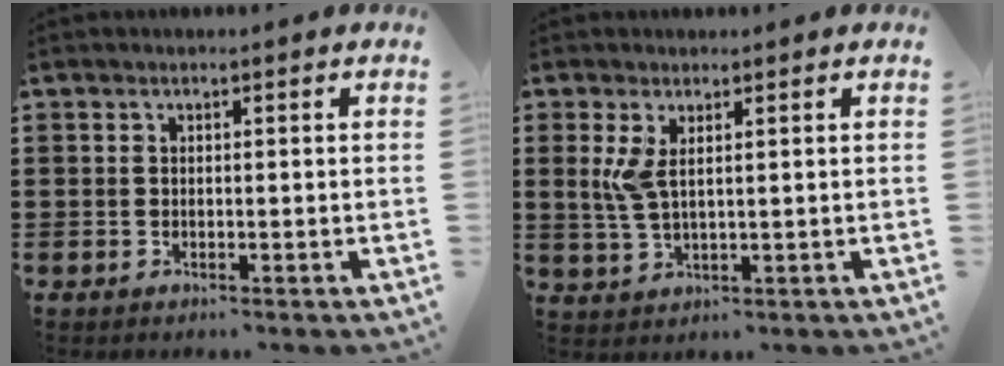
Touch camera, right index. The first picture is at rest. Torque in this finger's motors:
{"motor_torque": [-0.12, 0.72, 0.03, 0.08]}